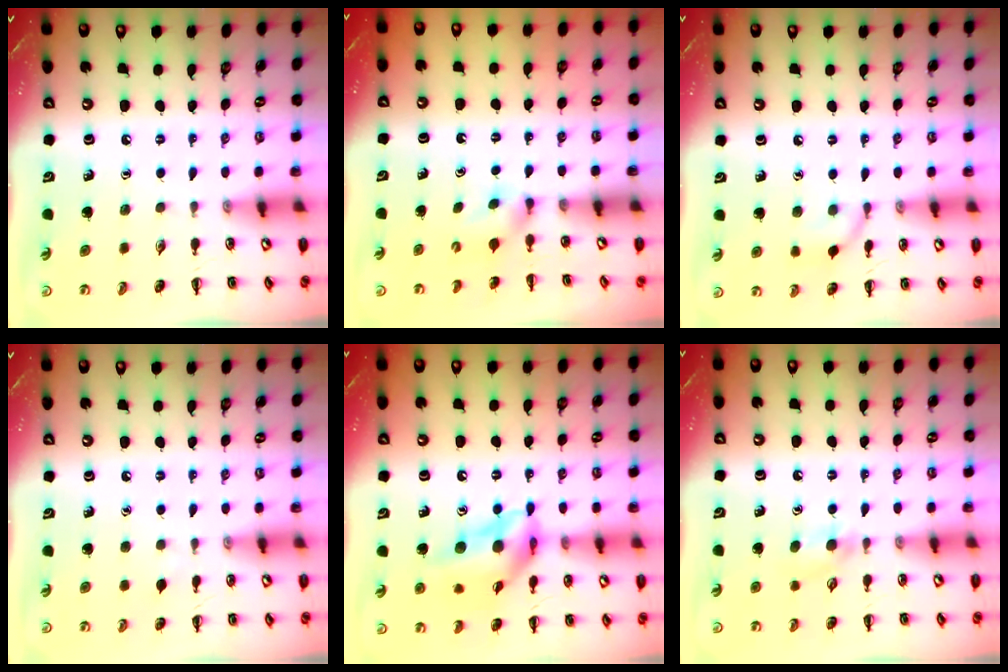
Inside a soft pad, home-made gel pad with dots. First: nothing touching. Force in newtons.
{"total": 2.9, "press": 2.8, "slide": 0.9}
{"total": 7.1, "press": 7.0, "slide": 1.2}
{"total": 2.3, "press": 2.0, "slide": 1.0}
{"total": 13.8, "press": 13.0, "slide": 4.6}
{"total": 6.1, "press": 5.8, "slide": 1.7}